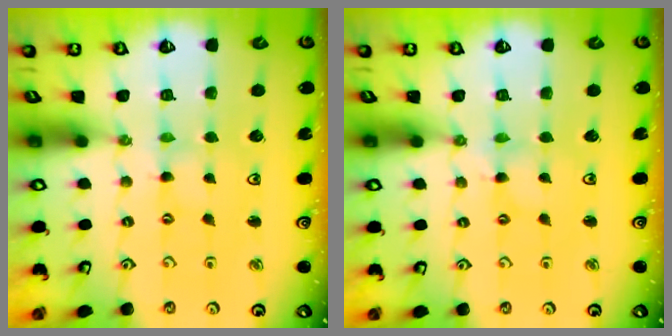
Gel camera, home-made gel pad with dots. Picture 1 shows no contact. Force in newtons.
{"total": 0.0}